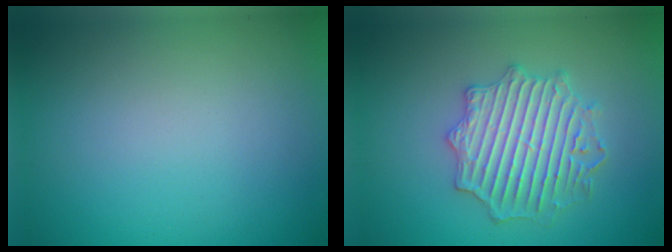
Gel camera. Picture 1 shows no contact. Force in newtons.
{"total": 4.4, "press": 4.4, "slide": 0.7}